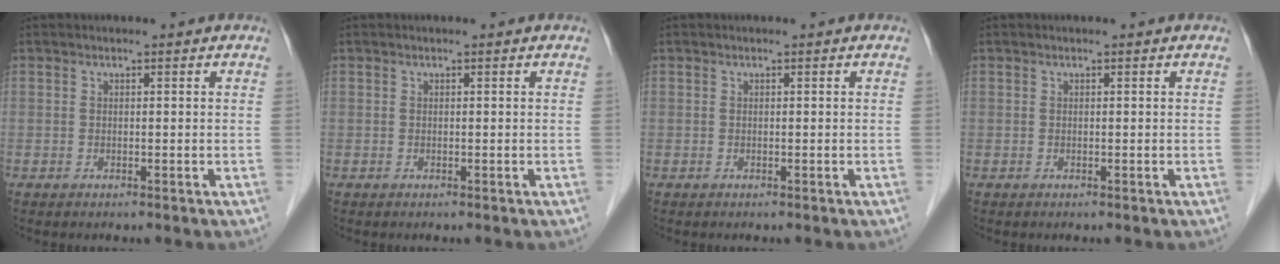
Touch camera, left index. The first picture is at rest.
{"total": 0.0}
{"total": 0.0}
{"total": 0.0}